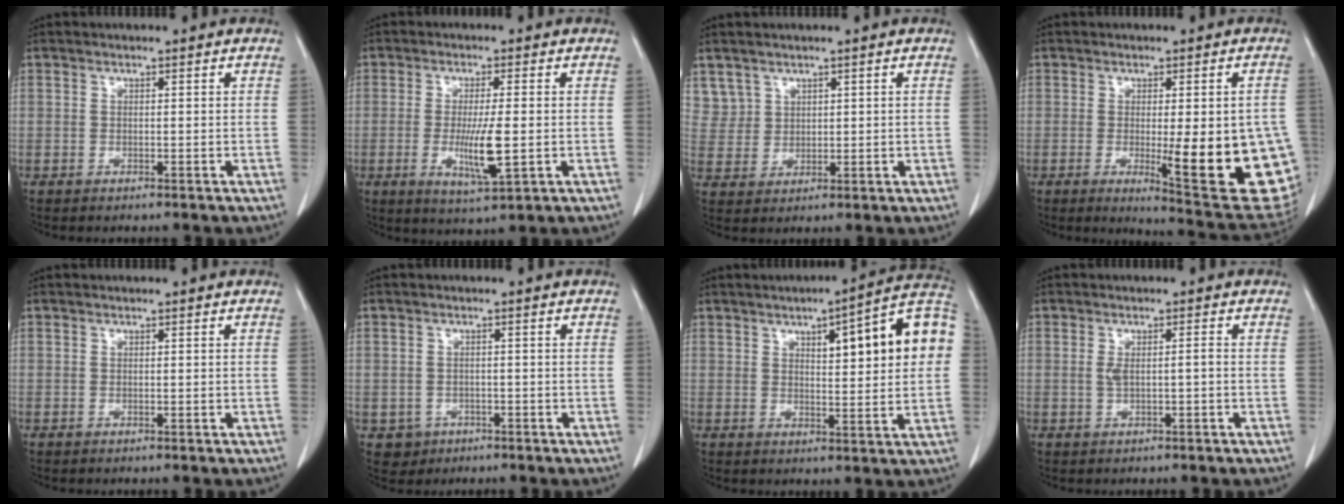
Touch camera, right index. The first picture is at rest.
{"total": 7.2, "force": [-1.2, 0.8, 7.0], "torque": [-0.131, -0.017, -0.020]}
{"total": 4.2, "force": [2.8, 3.2, -0.1], "torque": [0.012, 0.003, 0.060]}
{"total": 16.6, "force": [-3.4, 2.9, 16.0], "torque": [-0.116, -0.011, -0.026]}
{"total": 0.0}
{"total": 3.1, "force": [-1.2, 2.9, 0.2], "torque": [0.002, 0.011, -0.012]}
{"total": 14.5, "force": [3.6, 2.4, 13.9], "torque": [-0.188, 0.029, 0.044]}
{"total": 2.3, "force": [-0.1, 0.5, 2.2], "torque": [-0.046, 0.006, 0.001]}